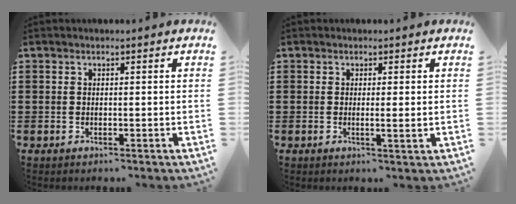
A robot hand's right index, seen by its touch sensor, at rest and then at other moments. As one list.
[{"total": 1.6, "force": [0.0, -0.1, 1.6], "torque": [-0.029, -0.006, -0.001]}]